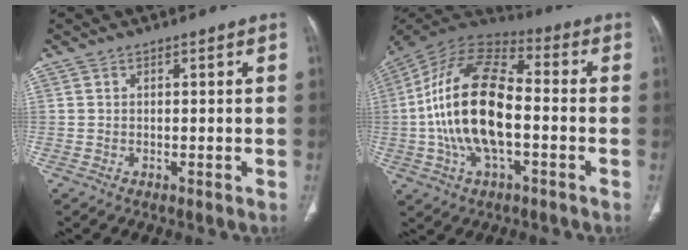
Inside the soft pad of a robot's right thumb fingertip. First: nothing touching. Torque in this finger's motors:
{"motor_torque": [-0.40, 2.07, 1.47, 0.93, 0.36]}